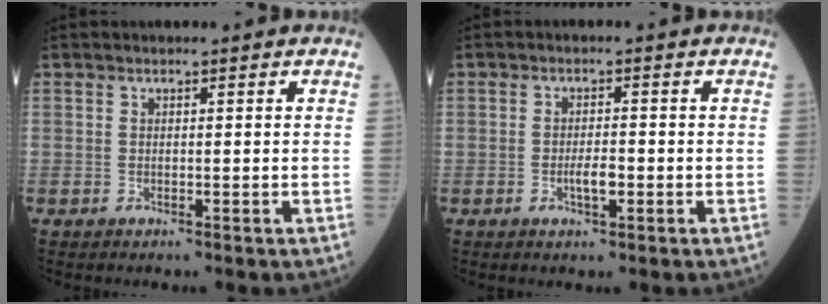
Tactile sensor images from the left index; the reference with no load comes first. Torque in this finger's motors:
{"motor_torque": [0.60, 0.10, 0.05, 0.06]}